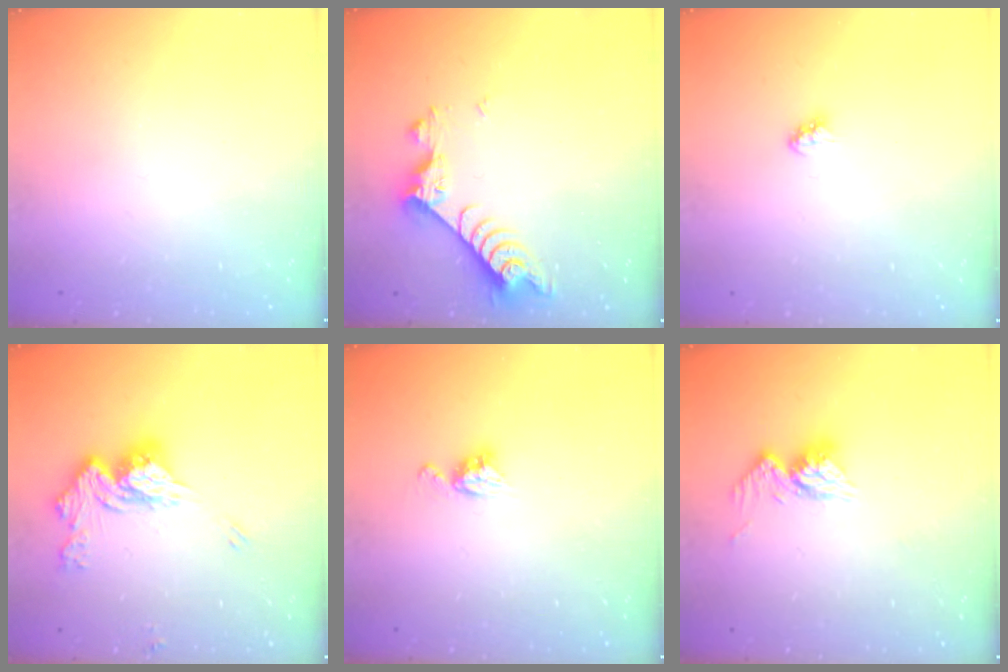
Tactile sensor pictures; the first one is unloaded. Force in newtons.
{"total": 7.0, "press": 7.0, "slide": 0.5}
{"total": 2.9, "press": 2.9, "slide": 0.2}
{"total": 14.1, "press": 14.1, "slide": 0.2}
{"total": 6.0, "press": 6.0, "slide": 0.4}
{"total": 10.3, "press": 10.3, "slide": 0.9}